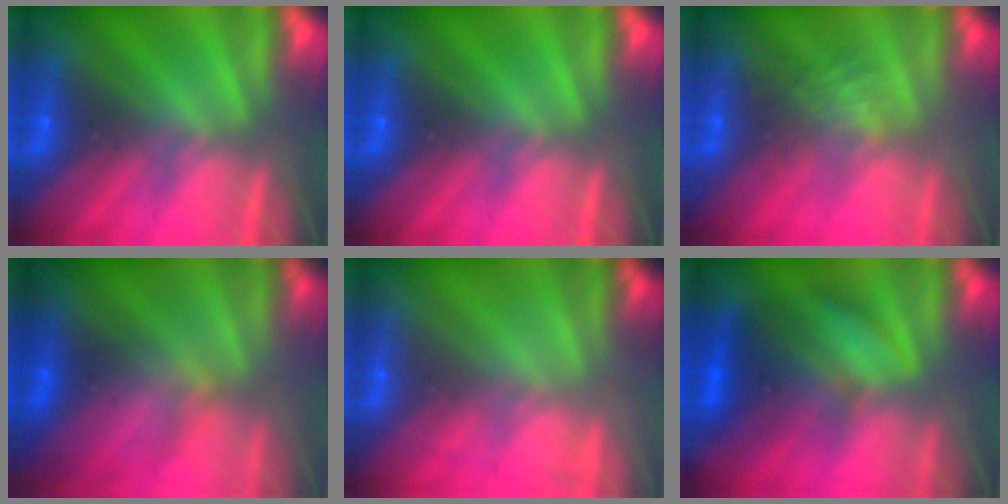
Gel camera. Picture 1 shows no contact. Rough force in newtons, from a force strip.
{"total": 0.0}
{"total": 2.8}
{"total": 3.9}
{"total": 2.2}
{"total": 3.3}